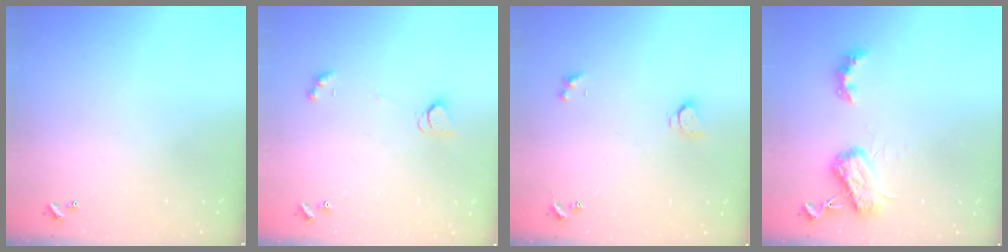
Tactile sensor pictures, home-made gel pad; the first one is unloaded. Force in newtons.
{"total": 2.5, "press": 2.4, "slide": 0.3}
{"total": 2.6, "press": 2.6, "slide": 0.2}
{"total": 5.3, "press": 5.2, "slide": 0.8}